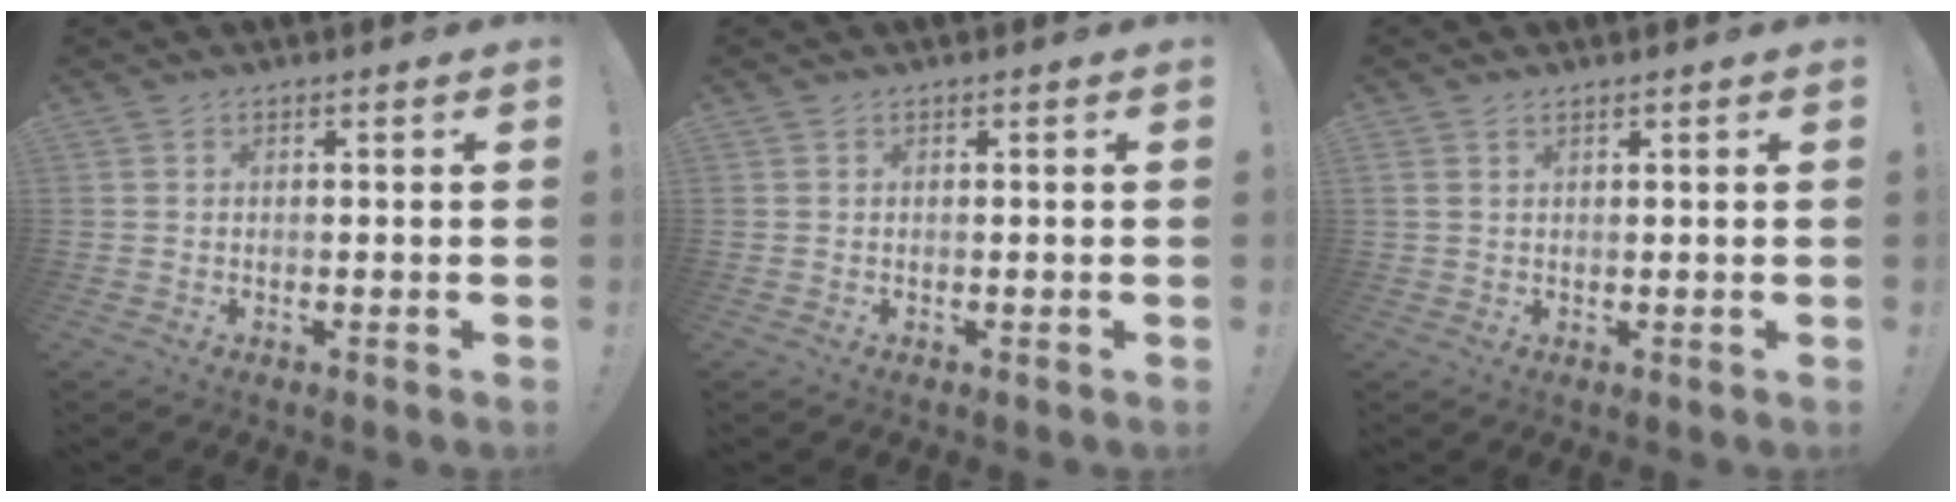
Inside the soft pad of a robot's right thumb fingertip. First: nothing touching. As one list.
[{"total": 0.0}, {"total": 1.6, "force": [1.1, 0.7, 1.0], "torque": [-0.024, 0.002, 0.022]}]